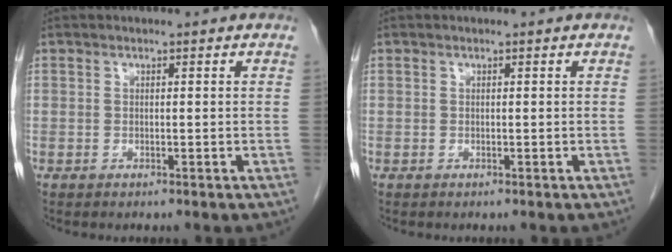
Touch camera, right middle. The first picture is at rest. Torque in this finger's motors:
{"motor_torque": [-0.12, -0.05, -0.02, 0.01]}